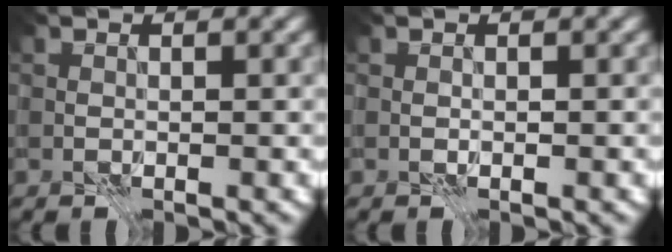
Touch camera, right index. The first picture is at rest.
{"total": 0.0}